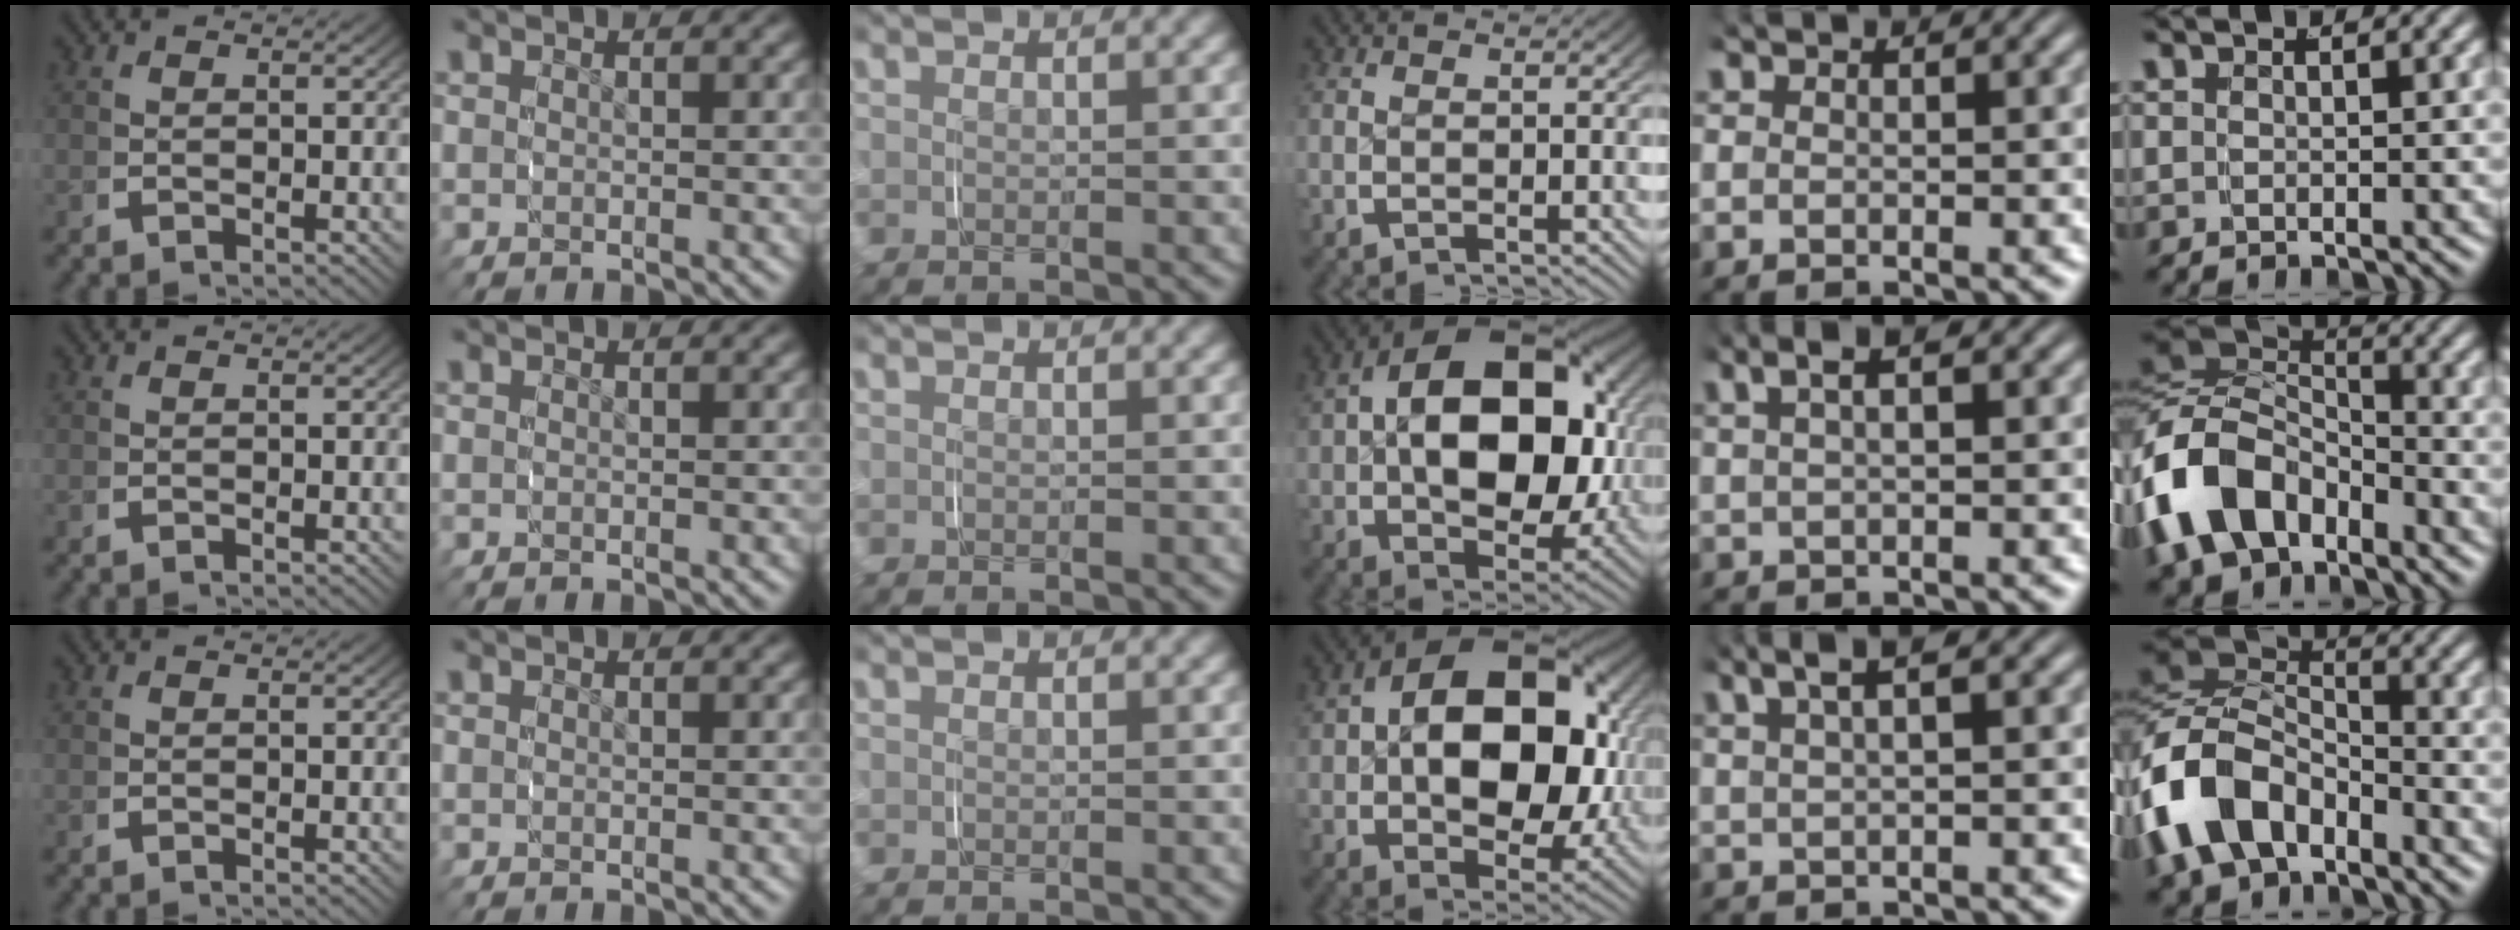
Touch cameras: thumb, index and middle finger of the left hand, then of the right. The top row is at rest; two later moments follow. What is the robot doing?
{"motion": "grasp_and_lifting", "object": "shorts"}